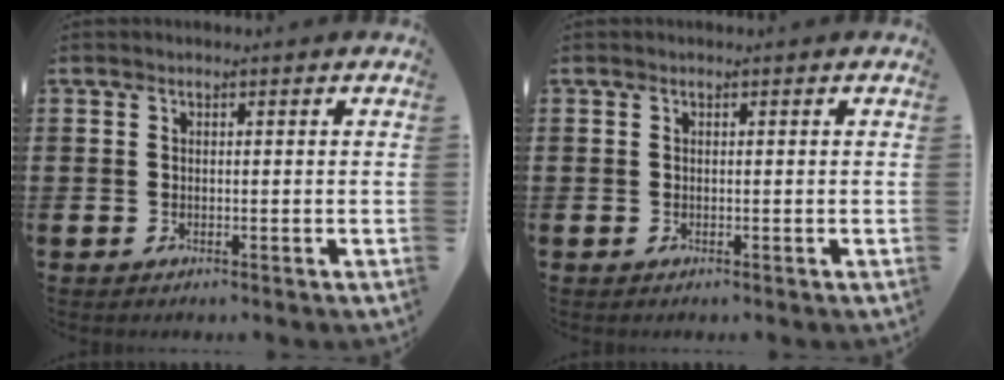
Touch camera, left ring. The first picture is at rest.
{"total": 0.0}